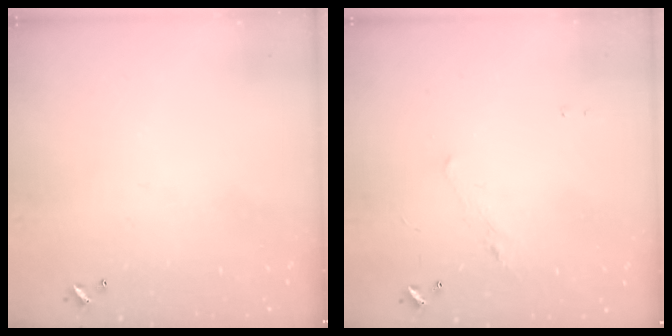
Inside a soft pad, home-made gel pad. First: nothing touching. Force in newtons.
{"total": 1.3, "press": 1.2, "slide": 0.6}